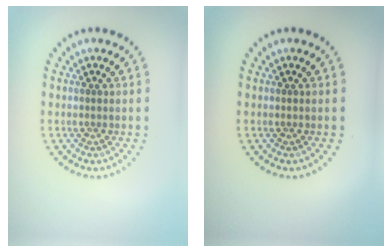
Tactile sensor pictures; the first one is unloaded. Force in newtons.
{"total": 0.0}